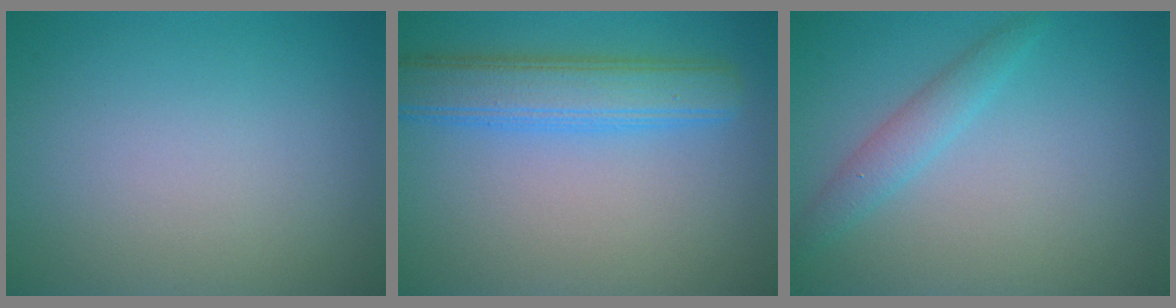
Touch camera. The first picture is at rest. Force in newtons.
{"total": 5.1, "press": 5.1, "slide": 0.2}
{"total": 2.1, "press": 2.1, "slide": 0.1}